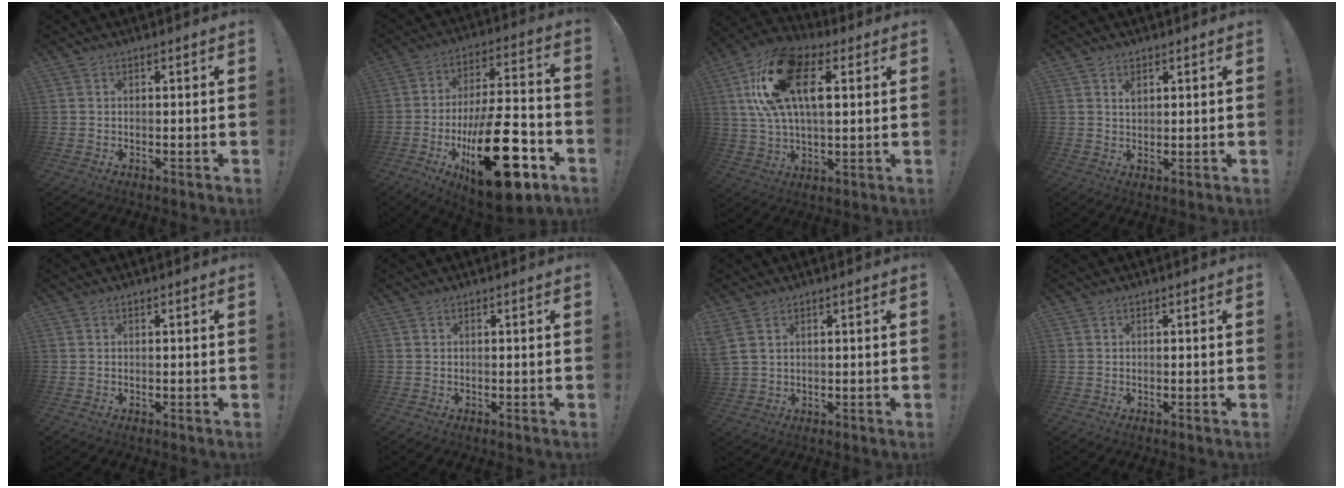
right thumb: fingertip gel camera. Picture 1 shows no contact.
{"total": 28.1, "force": [-10.0, 11.5, 23.7], "torque": [-0.392, 0.061, -0.148]}
{"total": 21.0, "force": [6.4, 11.7, 16.2], "torque": [-0.293, 0.003, 0.113]}
{"total": 1.8, "force": [1.3, 1.0, 0.8], "torque": [0.006, -0.010, 0.019]}
{"total": 0.0}
{"total": 0.0}
{"total": 4.5, "force": [2.4, 2.8, 2.6], "torque": [-0.067, -0.001, 0.049]}
{"total": 0.0}